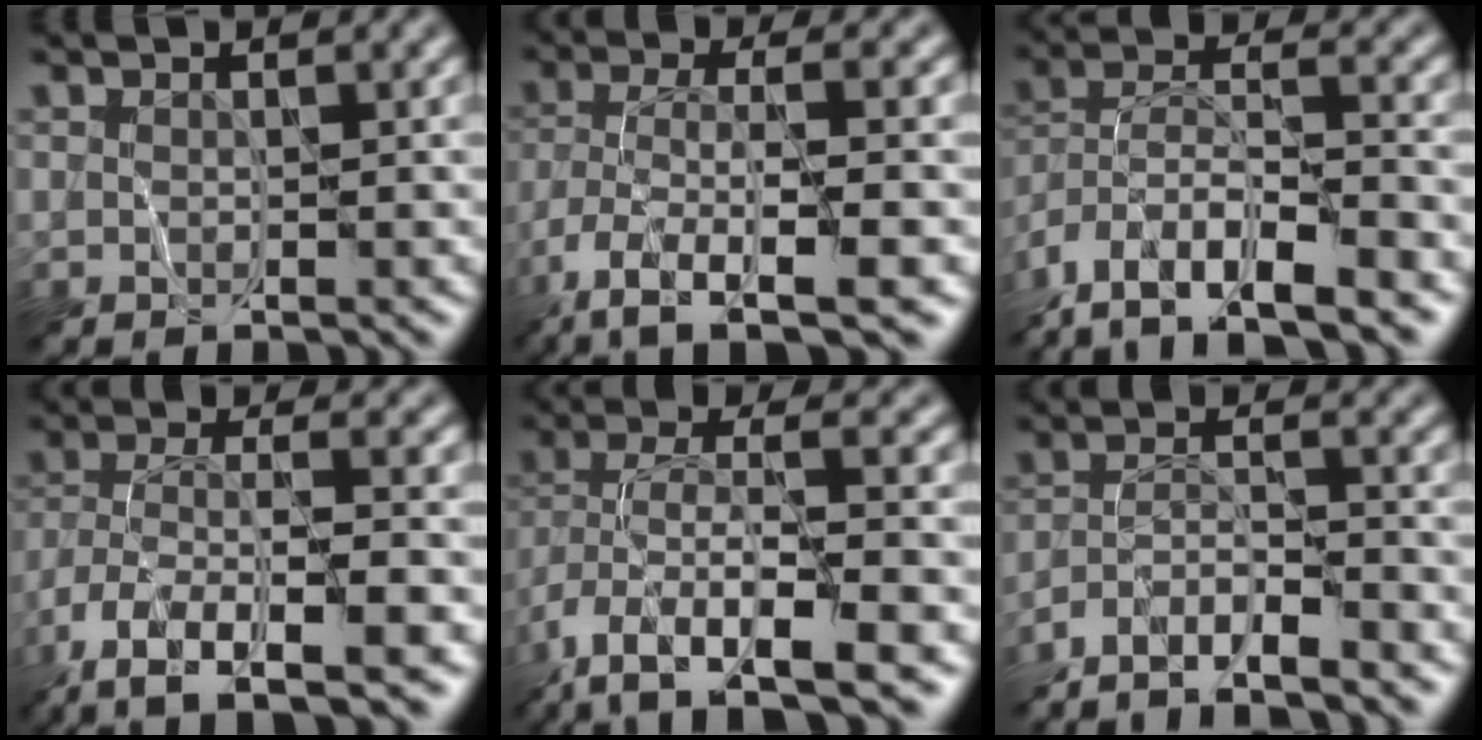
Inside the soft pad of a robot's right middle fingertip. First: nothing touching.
{"total": 9.1, "force": [-4.9, 2.6, 7.2], "torque": [-0.134, 0.001, -0.087]}
{"total": 13.4, "force": [-10.0, 4.5, 7.7], "torque": [-0.143, -0.002, -0.159]}
{"total": 11.1, "force": [-6.6, 3.5, 8.2], "torque": [-0.158, 0.000, -0.115]}
{"total": 11.2, "force": [-5.2, 4.1, 9.0], "torque": [-0.177, 0.001, -0.092]}
{"total": 6.0, "force": [-5.1, 1.0, 3.0], "torque": [-0.044, 0.006, -0.093]}